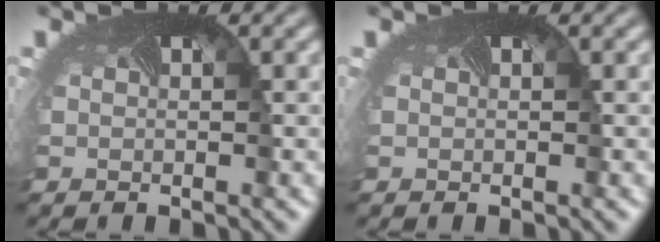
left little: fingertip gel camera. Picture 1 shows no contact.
{"total": 0.0}